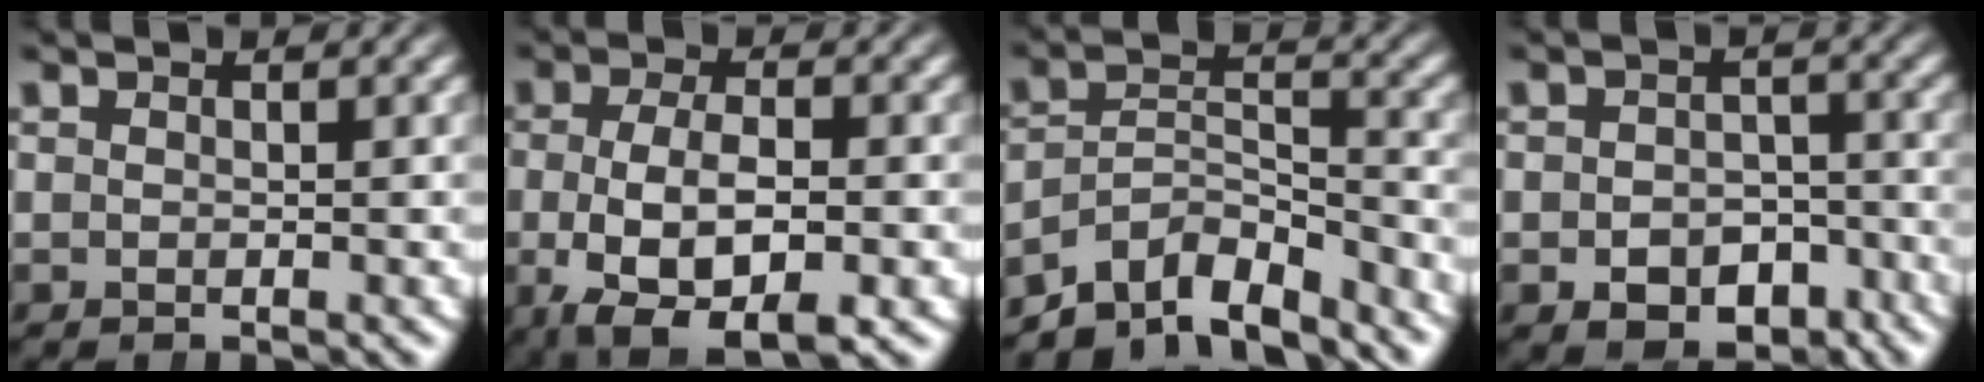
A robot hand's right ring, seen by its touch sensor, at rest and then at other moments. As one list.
[{"total": 9.8, "force": [-3.7, 5.8, 7.0], "torque": [-0.149, -0.047, -0.034]}, {"total": 9.1, "force": [-6.8, 4.7, 3.9], "torque": [-0.071, -0.039, -0.104]}, {"total": 5.2, "force": [-3.7, 3.1, 1.7], "torque": [-0.005, -0.023, -0.054]}]